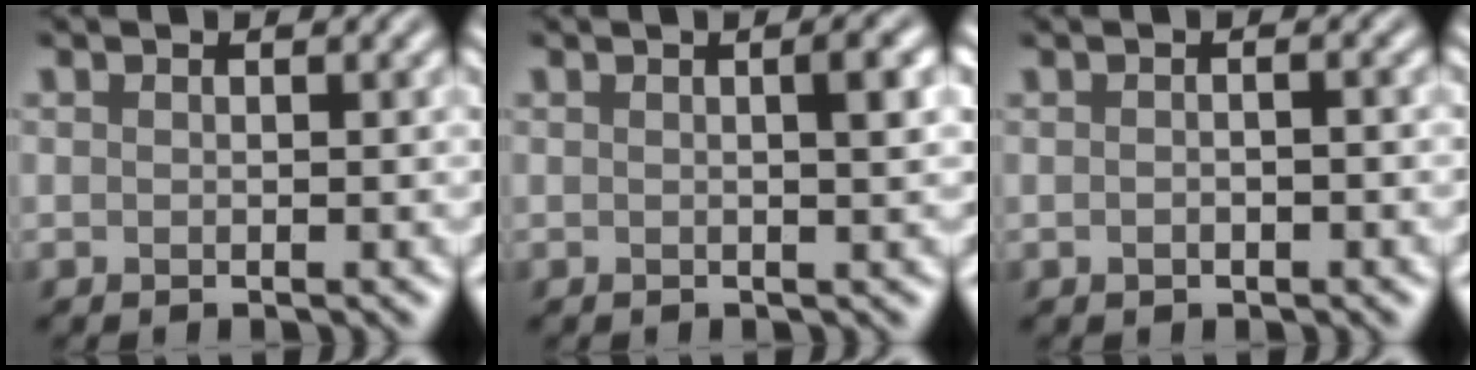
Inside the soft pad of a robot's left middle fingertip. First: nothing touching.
{"total": 2.1, "force": [0.4, 0.4, 2.0], "torque": [-0.024, 0.007, 0.003]}
{"total": 1.8, "force": [0.0, 0.9, 1.5], "torque": [-0.016, 0.001, -0.011]}